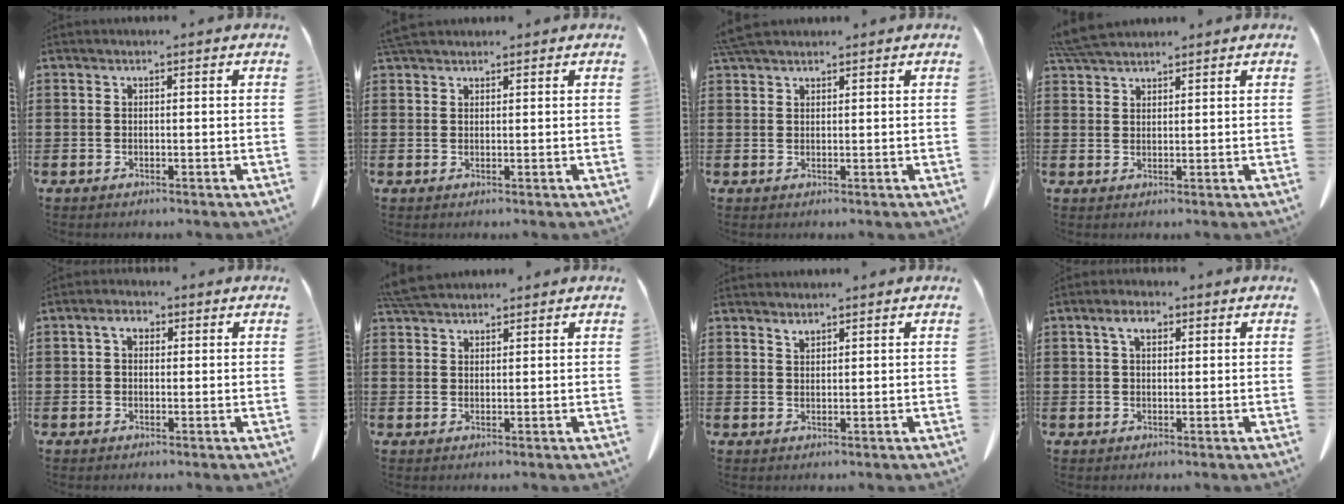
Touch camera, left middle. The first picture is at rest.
{"total": 2.3, "force": [2.0, 0.7, 0.9], "torque": [-0.024, 0.005, 0.040]}
{"total": 3.0, "force": [2.6, 0.7, 1.2], "torque": [-0.033, 0.002, 0.051]}
{"total": 4.6, "force": [4.2, 0.8, 1.8], "torque": [-0.046, -0.004, 0.080]}
{"total": 2.6, "force": [0.8, 1.6, 1.9], "torque": [-0.042, 0.010, 0.012]}
{"total": 3.9, "force": [3.6, 0.9, 1.2], "torque": [-0.035, -0.002, 0.069]}
{"total": 1.5, "force": [1.4, 0.3, 0.4], "torque": [-0.011, 0.001, 0.026]}
{"total": 3.1, "force": [1.5, 1.6, 2.2], "torque": [-0.042, 0.006, 0.024]}